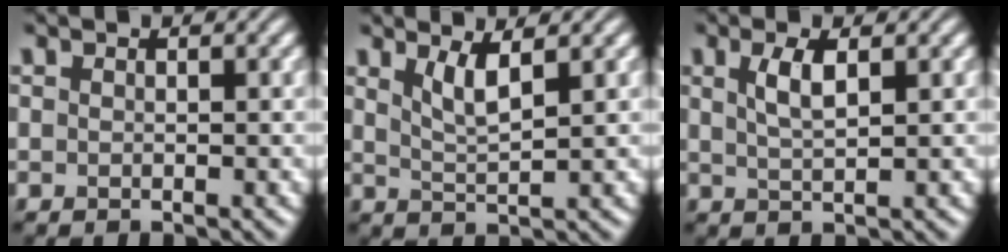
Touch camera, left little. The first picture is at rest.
{"total": 2.6, "force": [1.5, 0.5, 2.1], "torque": [-0.039, -0.006, 0.031]}
{"total": 2.6, "force": [1.0, 0.7, 2.3], "torque": [-0.045, 0.002, 0.020]}